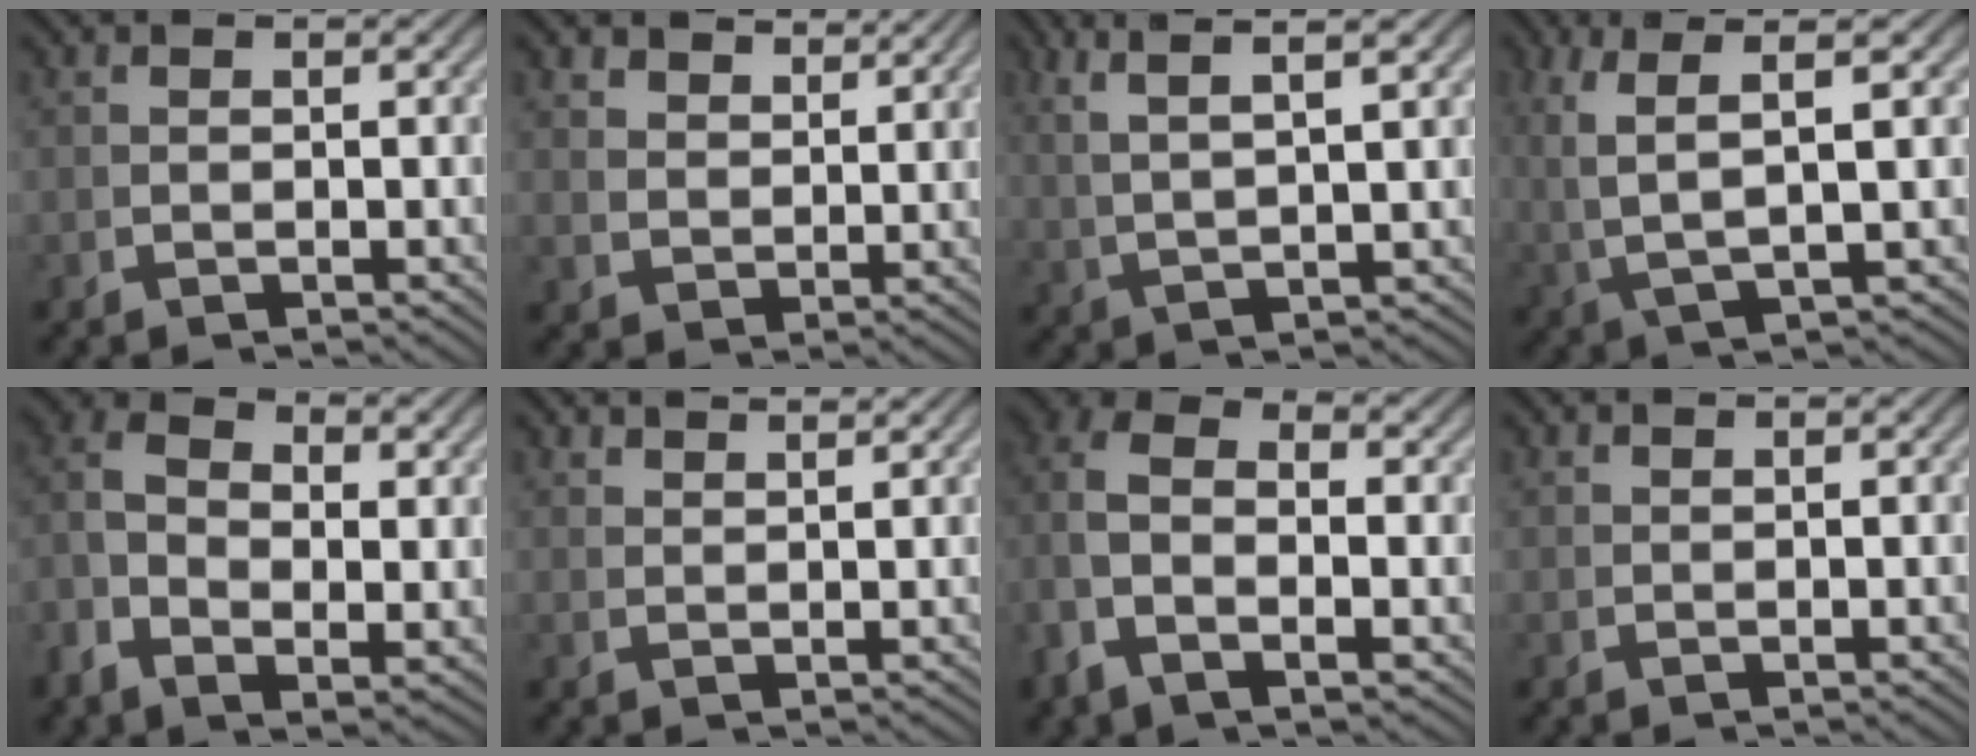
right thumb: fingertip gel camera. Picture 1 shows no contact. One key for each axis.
{"total": 3.5, "fx": 3.1, "fy": 1.3, "fz": 1.0, "tx": -0.016, "ty": -0.002, "tz": 0.065}
{"total": 6.8, "fx": 4.3, "fy": 1.9, "fz": 4.9, "tx": -0.071, "ty": 0.023, "tz": 0.075}
{"total": 7.9, "fx": 2.2, "fy": 3.3, "fz": 6.8, "tx": -0.128, "ty": 0.010, "tz": 0.042}
{"total": 5.7, "fx": 0.4, "fy": 3.4, "fz": 4.5, "tx": -0.100, "ty": -0.012, "tz": 0.009}
{"total": 2.8, "fx": 2.7, "fy": -0.4, "fz": 0.4, "tx": 0.004, "ty": 0.009, "tz": 0.052}
{"total": 5.4, "fx": 0.8, "fy": 3.0, "fz": 4.5, "tx": -0.110, "ty": -0.009, "tz": 0.015}
{"total": 1.1, "fx": 1.0, "fy": -0.5, "fz": 0.1, "tx": 0.001, "ty": 0.002, "tz": 0.024}